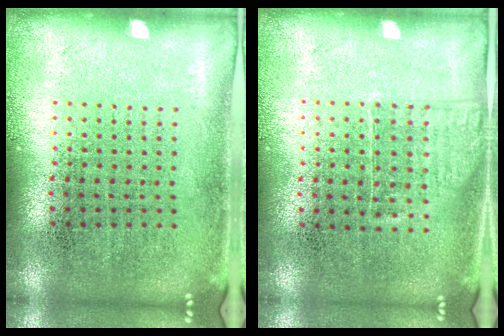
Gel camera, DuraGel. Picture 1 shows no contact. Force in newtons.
{"total": 1.2, "press": 1.0, "slide": 0.7}